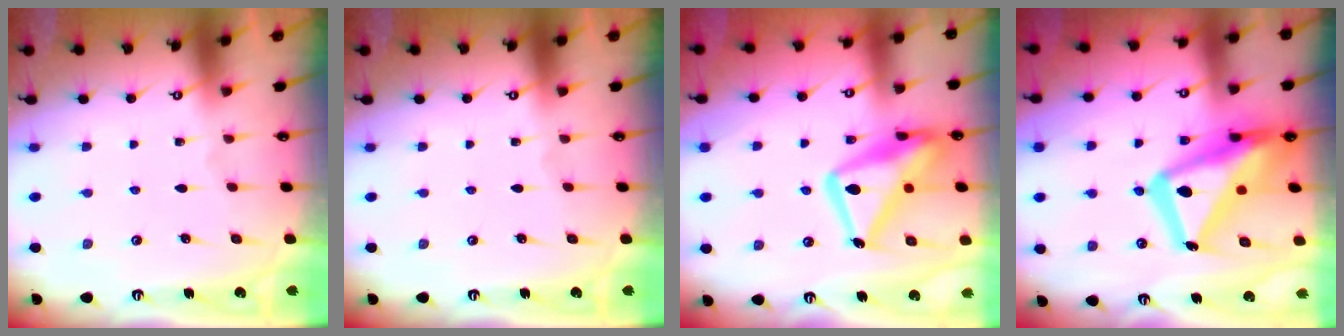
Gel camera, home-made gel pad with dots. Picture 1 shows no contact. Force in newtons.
{"total": 0.0}
{"total": 20.2, "press": 20.1, "slide": 1.9}
{"total": 22.5, "press": 22.4, "slide": 2.1}